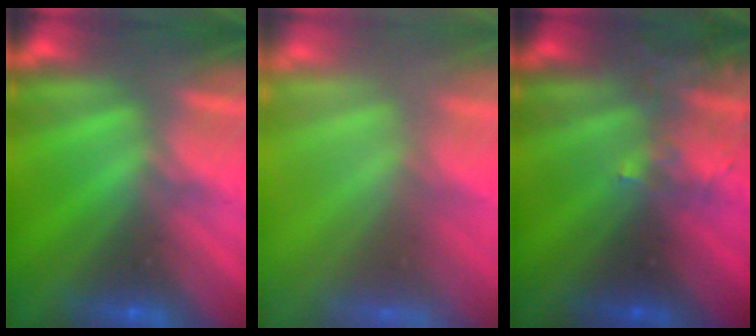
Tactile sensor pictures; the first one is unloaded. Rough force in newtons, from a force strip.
{"total": 6.4}
{"total": 3.2}